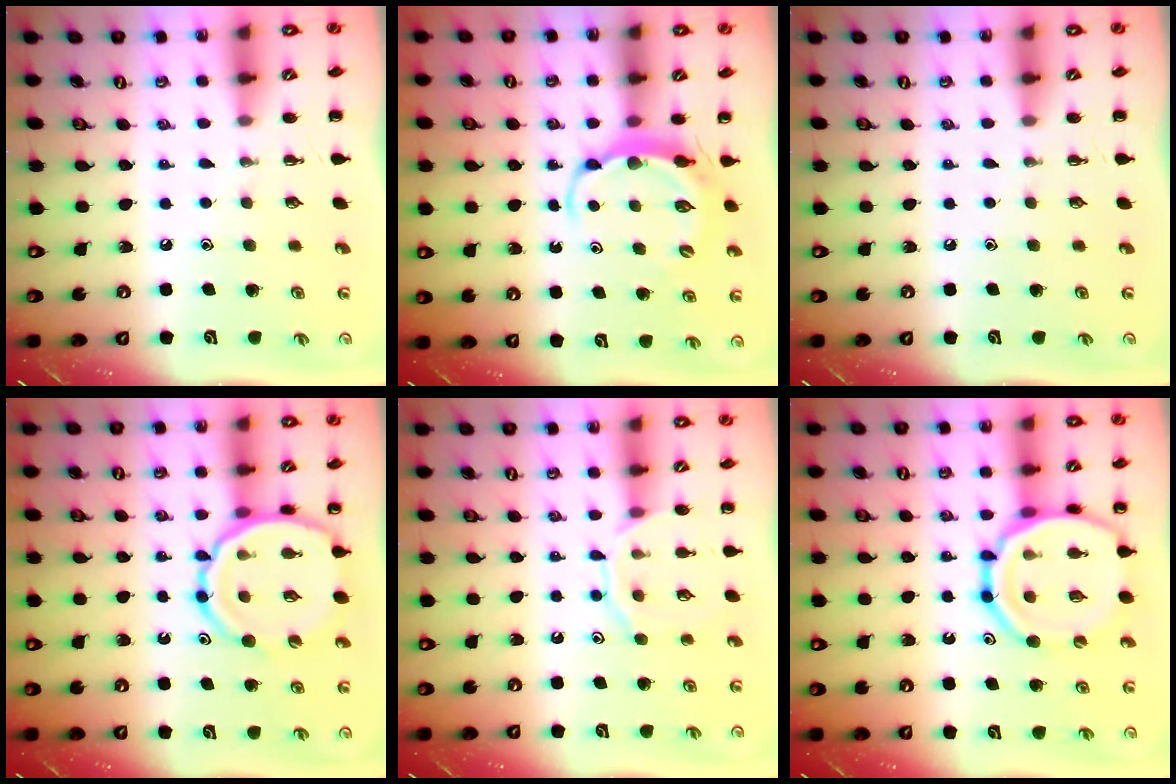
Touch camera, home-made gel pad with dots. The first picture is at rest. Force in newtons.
{"total": 5.5, "press": 5.5, "slide": 0.7}
{"total": 0.0}
{"total": 12.2, "press": 11.7, "slide": 3.1}
{"total": 10.0, "press": 10.0, "slide": 0.6}
{"total": 18.1, "press": 17.8, "slide": 3.3}